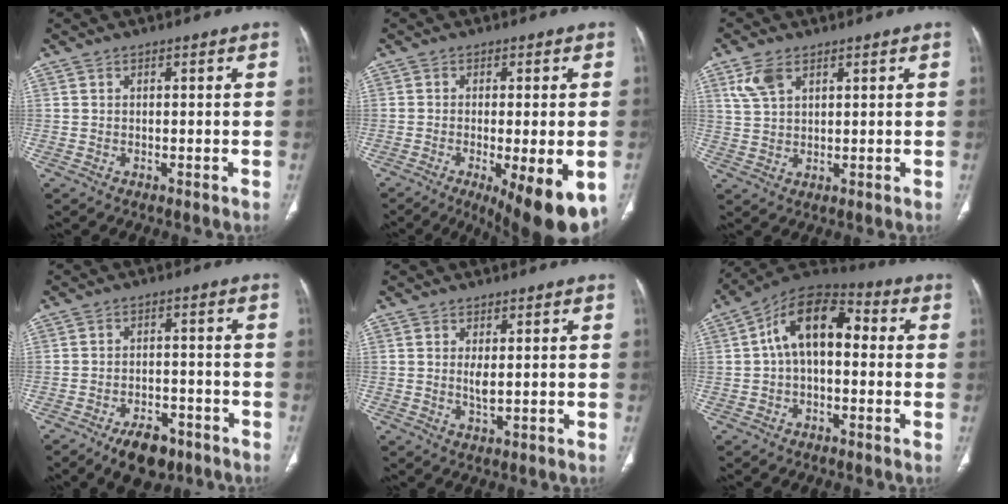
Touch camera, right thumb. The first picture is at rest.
{"total": 14.7, "force": [-6.6, 4.0, 12.6], "torque": [-0.142, -0.017, -0.088]}
{"total": 5.1, "force": [2.8, 2.8, 3.3], "torque": [-0.066, -0.001, 0.064]}
{"total": 7.5, "force": [-5.1, 3.8, 3.9], "torque": [-0.046, 0.027, -0.076]}
{"total": 2.2, "force": [0.3, 0.7, 2.1], "torque": [-0.045, -0.007, 0.012]}
{"total": 12.9, "force": [1.1, 7.5, 10.5], "torque": [-0.152, 0.041, 0.004]}